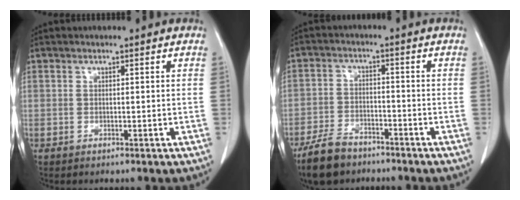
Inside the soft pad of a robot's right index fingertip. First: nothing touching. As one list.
[{"total": 7.3, "force": [-5.7, 3.4, 3.0], "torque": [-0.068, -0.007, -0.103]}]